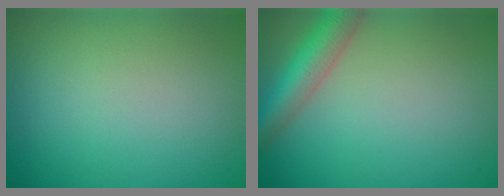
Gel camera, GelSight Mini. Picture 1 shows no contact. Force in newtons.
{"total": 4.7, "press": 4.7, "slide": 0.1}